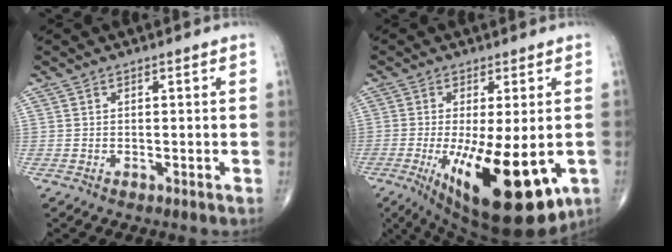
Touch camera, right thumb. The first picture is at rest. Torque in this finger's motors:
{"motor_torque": [-0.22, 1.23, 1.08, 0.50, 0.57]}